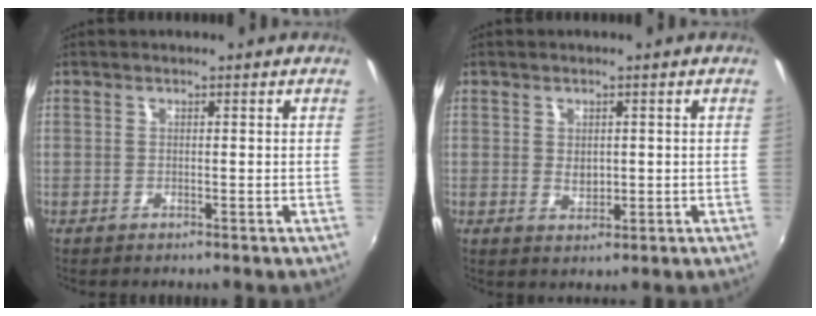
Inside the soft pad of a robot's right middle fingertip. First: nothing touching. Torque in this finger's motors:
{"motor_torque": [0.42, -0.32, 0.14, 0.02]}